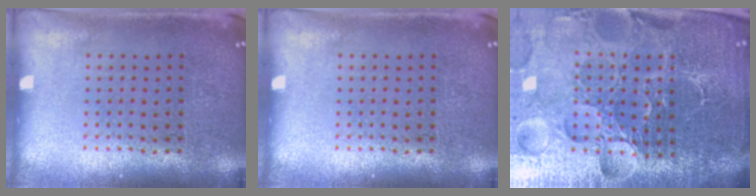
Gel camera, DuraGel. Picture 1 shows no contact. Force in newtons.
{"total": 0.0}
{"total": 6.2, "press": 5.6, "slide": 2.7}